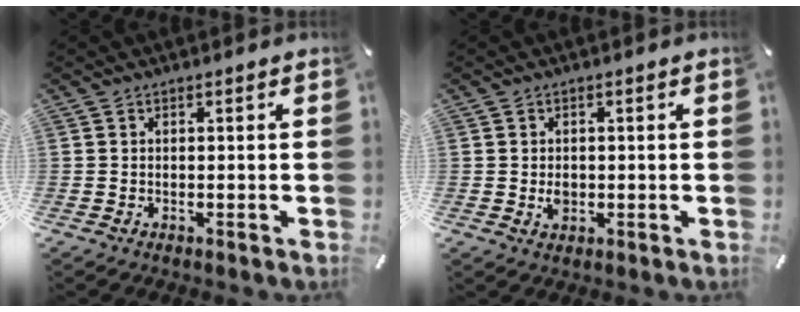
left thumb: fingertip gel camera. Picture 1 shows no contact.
{"total": 2.3, "force": [-0.1, 2.0, 1.3], "torque": [-0.017, 0.000, -0.004]}